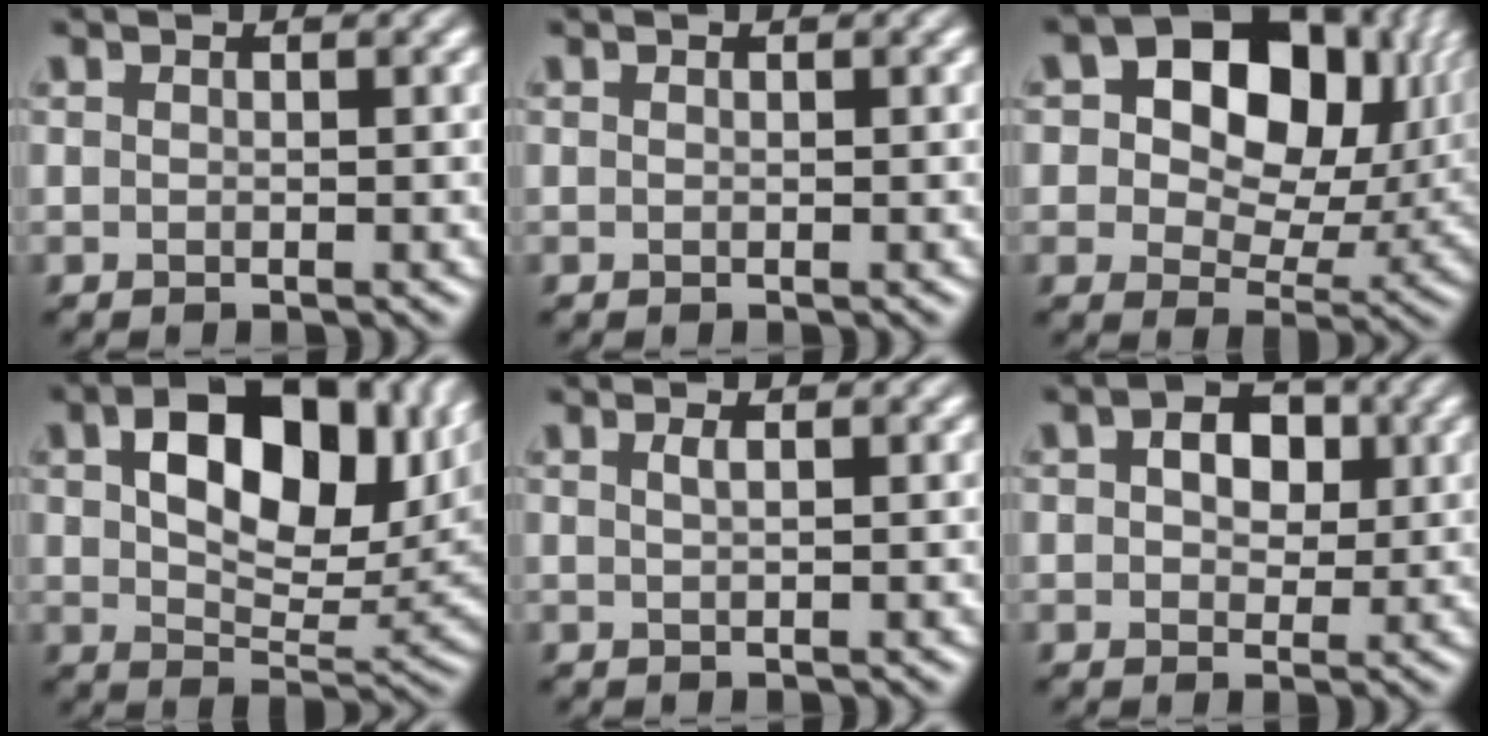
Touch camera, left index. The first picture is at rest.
{"total": 0.0}
{"total": 15.1, "force": [4.4, 10.0, 10.4], "torque": [-0.139, 0.022, 0.073]}
{"total": 11.9, "force": [4.0, 6.9, 8.9], "torque": [-0.133, 0.002, 0.069]}
{"total": 1.0, "force": [0.4, 0.4, 0.8], "torque": [-0.010, 0.003, 0.005]}
{"total": 4.0, "force": [0.9, 2.7, 2.8], "torque": [-0.038, 0.004, 0.006]}